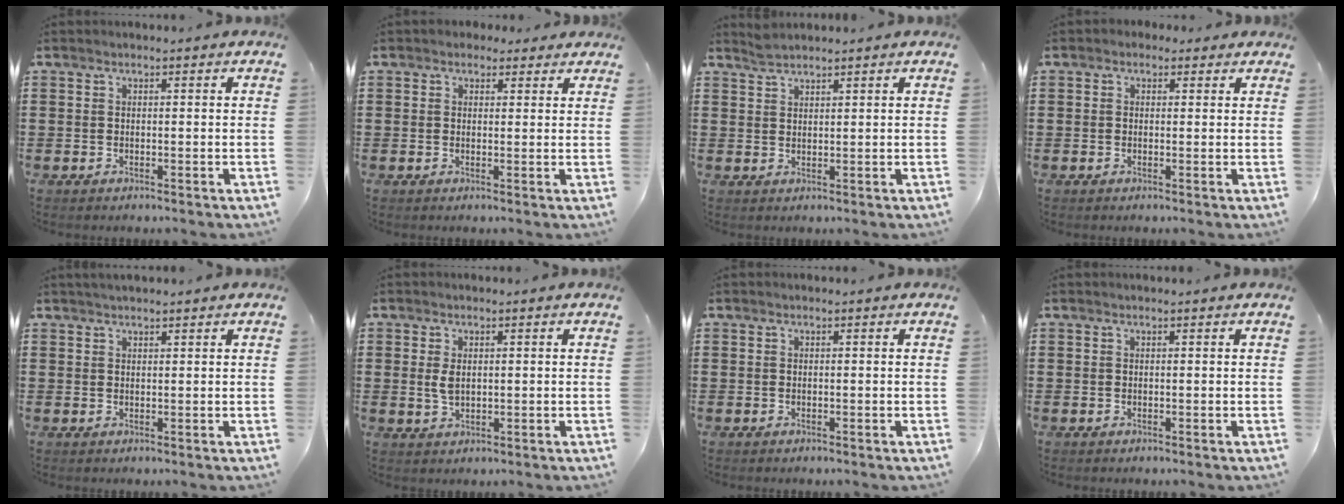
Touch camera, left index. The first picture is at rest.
{"total": 1.9, "force": [1.4, 1.3, 0.4], "torque": [-0.013, 0.009, 0.025]}
{"total": 1.7, "force": [1.7, 0.1, 0.3], "torque": [-0.009, 0.000, 0.034]}
{"total": 1.2, "force": [0.6, 1.0, 0.4], "torque": [-0.011, 0.007, 0.011]}
{"total": 1.3, "force": [1.2, 0.2, 0.5], "torque": [-0.010, 0.002, 0.023]}
{"total": 2.6, "force": [0.4, 1.5, 2.1], "torque": [-0.053, 0.003, 0.004]}
{"total": 0.0}
{"total": 0.0}